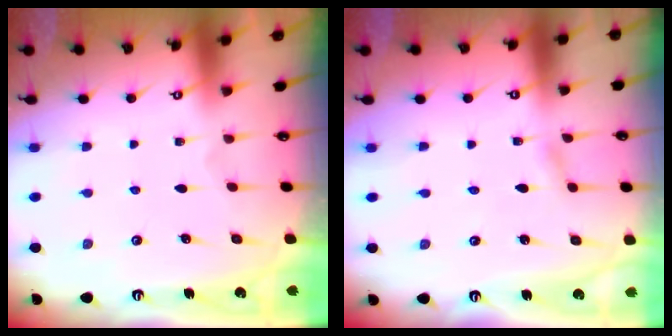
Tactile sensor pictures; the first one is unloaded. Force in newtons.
{"total": 1.6, "press": 1.6, "slide": 0.2}